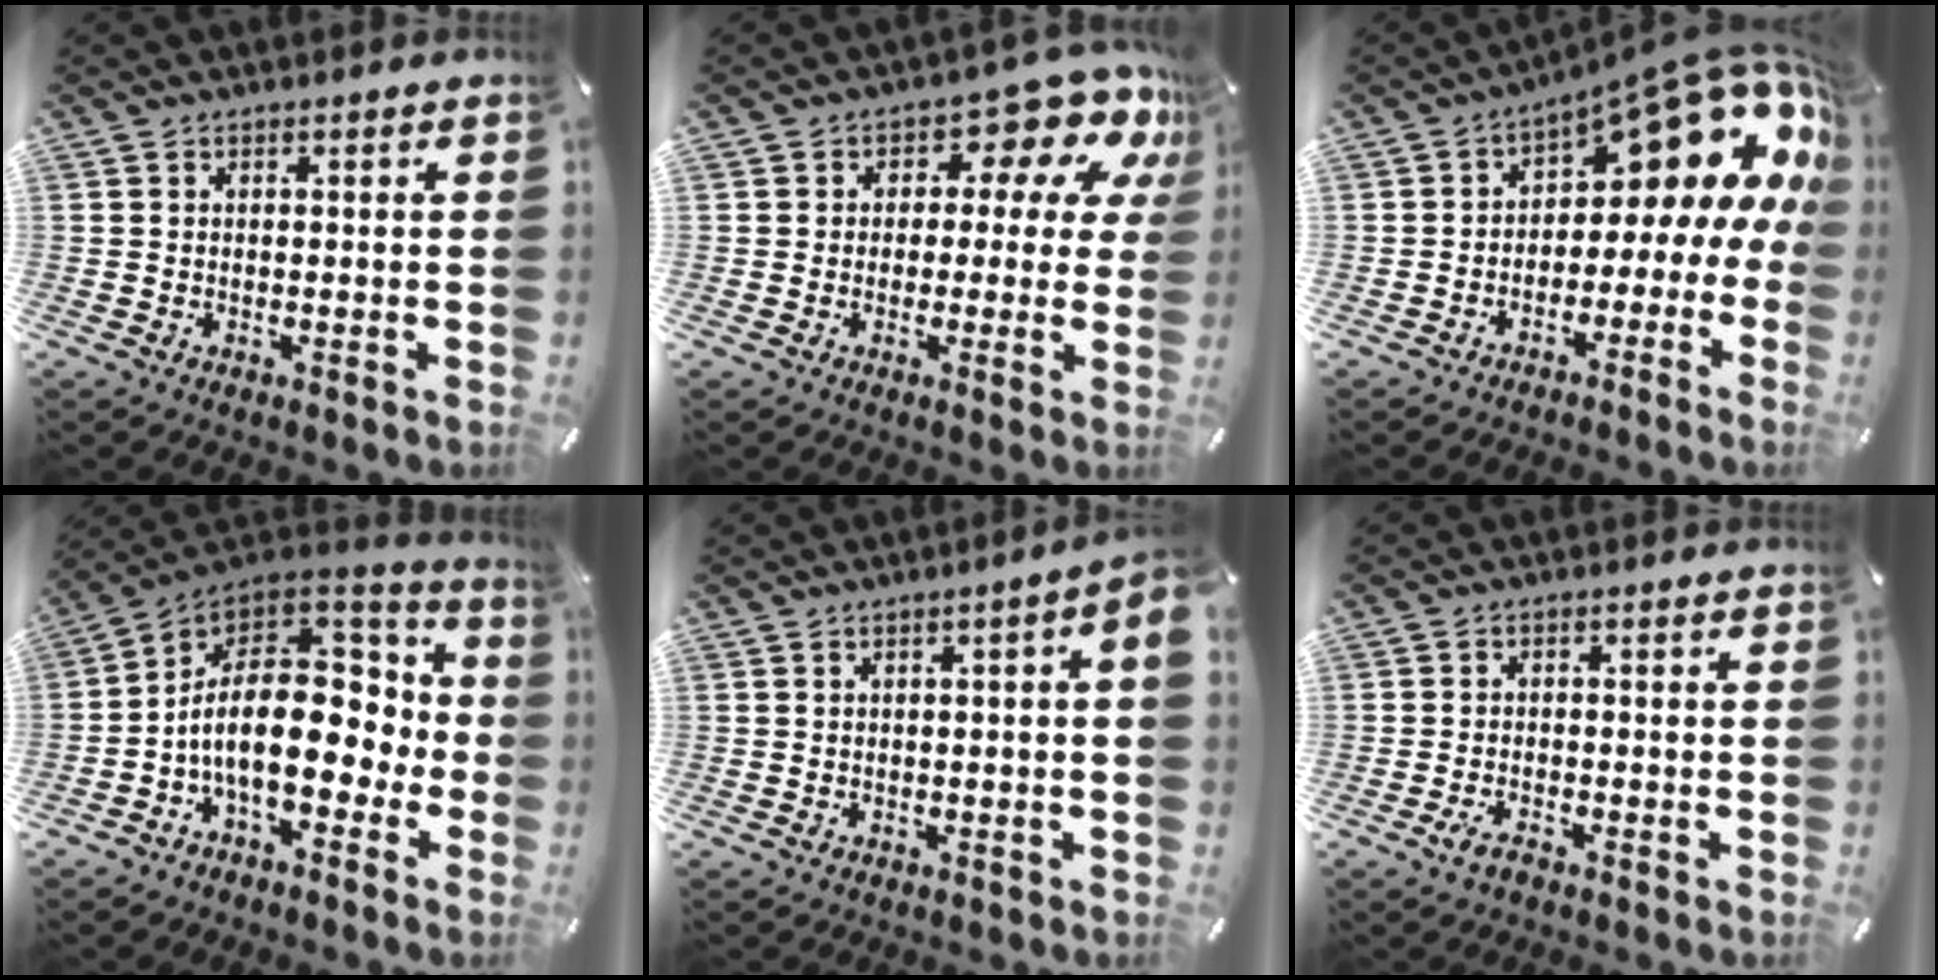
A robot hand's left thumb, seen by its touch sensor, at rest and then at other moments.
{"total": 11.7, "force": [5.9, 6.2, 7.9], "torque": [-0.101, -0.043, 0.099]}
{"total": 13.3, "force": [8.3, 5.9, 8.6], "torque": [-0.101, -0.078, 0.130]}
{"total": 19.2, "force": [-1.7, 11.3, 15.5], "torque": [-0.274, -0.008, -0.025]}
{"total": 3.1, "force": [0.2, 0.2, 3.1], "torque": [-0.054, -0.001, 0.003]}
{"total": 2.8, "force": [-1.9, 1.2, 1.6], "torque": [-0.034, 0.008, -0.038]}